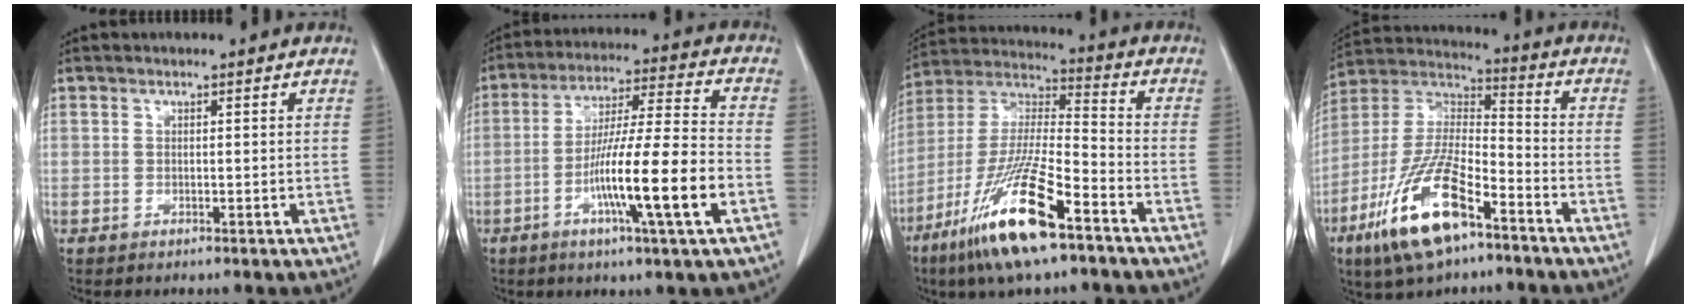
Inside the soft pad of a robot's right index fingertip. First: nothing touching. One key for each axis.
{"total": 15.1, "fx": -5.1, "fy": -0.3, "fz": 14.2, "tx": -0.252, "ty": -0.006, "tz": -0.090}
{"total": 17.8, "fx": -10.2, "fy": 2.2, "fz": 14.5, "tx": -0.315, "ty": -0.043, "tz": -0.190}
{"total": 16.6, "fx": -9.2, "fy": 4.8, "fz": 13.0, "tx": -0.268, "ty": -0.014, "tz": -0.167}